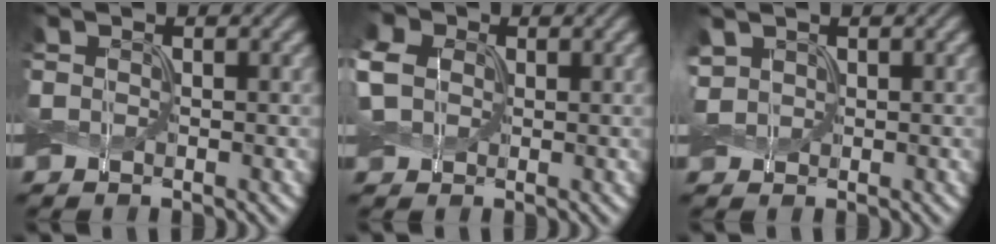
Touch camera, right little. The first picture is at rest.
{"total": 6.1, "force": [1.7, 4.8, 3.4], "torque": [-0.101, 0.027, 0.015]}
{"total": 1.5, "force": [0.8, 1.1, 0.7], "torque": [-0.023, 0.005, 0.017]}